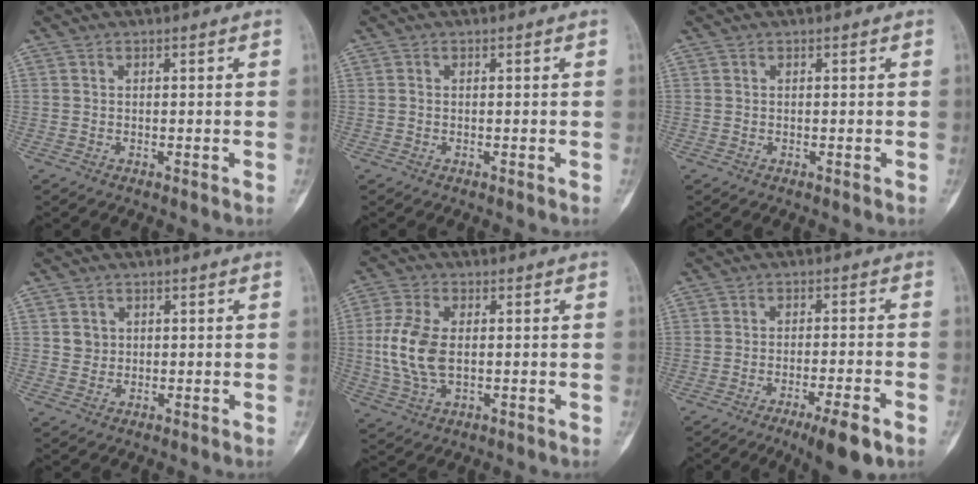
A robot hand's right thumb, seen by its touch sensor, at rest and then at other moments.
{"total": 0.0}
{"total": 0.0}
{"total": 2.4, "force": [0.6, 2.2, 0.6], "torque": [0.003, -0.001, 0.011]}
{"total": 10.3, "force": [-0.1, 5.9, 8.4], "torque": [-0.185, 0.003, -0.002]}
{"total": 8.1, "force": [-4.8, 1.1, 6.4], "torque": [-0.101, 0.010, -0.072]}